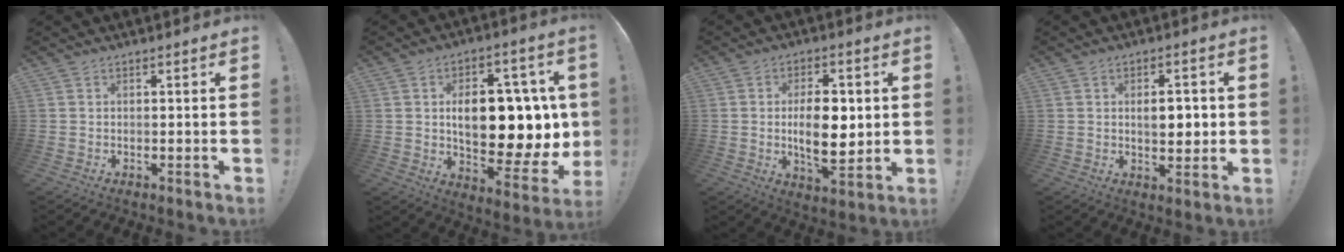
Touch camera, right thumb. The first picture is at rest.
{"total": 19.2, "force": [1.7, 10.4, 16.0], "torque": [-0.234, -0.011, 0.032]}
{"total": 12.9, "force": [0.5, 6.5, 11.1], "torque": [-0.175, -0.011, 0.000]}
{"total": 5.6, "force": [0.3, 2.9, 4.8], "torque": [-0.060, -0.002, 0.000]}